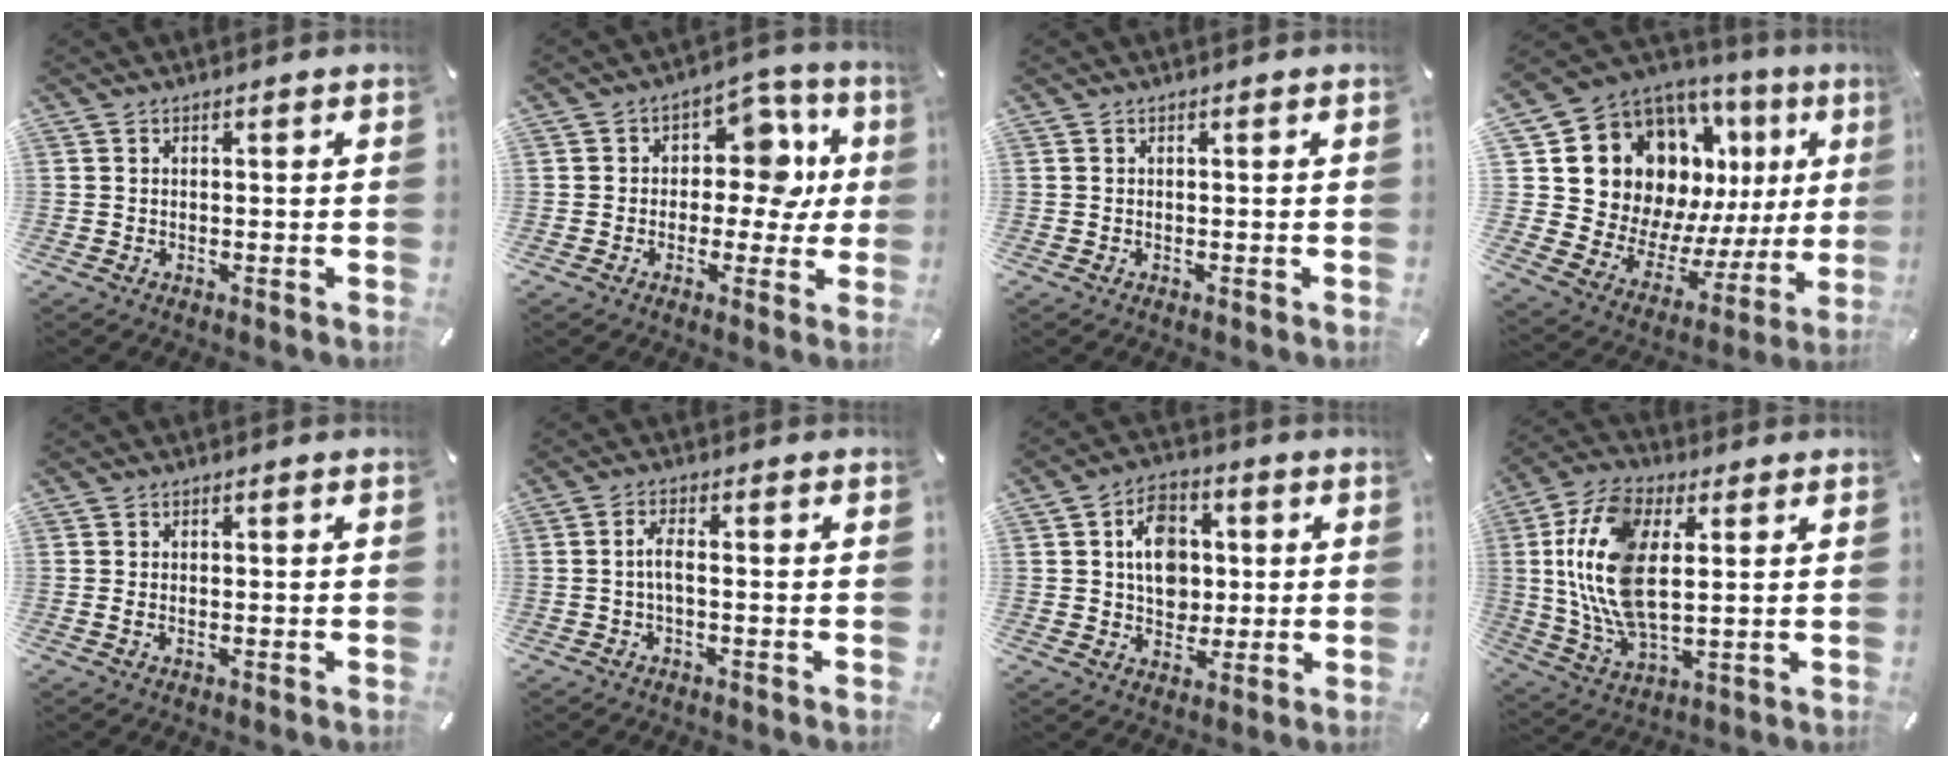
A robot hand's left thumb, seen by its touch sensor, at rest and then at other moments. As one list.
[{"total": 12.5, "force": [1.8, 8.9, 8.6], "torque": [-0.113, -0.001, 0.033]}, {"total": 0.0}, {"total": 19.3, "force": [9.8, 13.9, 9.2], "torque": [-0.149, -0.080, 0.203]}, {"total": 0.9, "force": [-0.1, 0.5, 0.8], "torque": [-0.015, 0.003, -0.002]}, {"total": 3.7, "force": [-0.5, 0.9, 3.6], "torque": [-0.071, 0.002, -0.013]}, {"total": 10.1, "force": [1.1, 8.3, 5.6], "torque": [-0.081, 0.011, 0.021]}, {"total": 16.7, "force": [3.6, 9.1, 13.6], "torque": [-0.320, -0.005, 0.062]}]